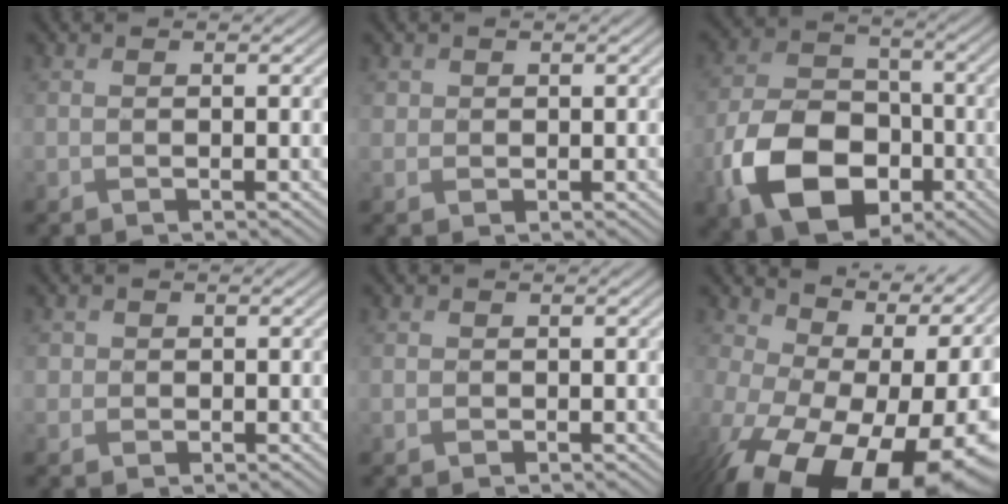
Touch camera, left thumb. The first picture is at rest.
{"total": 1.4, "force": [0.7, 1.1, 0.2], "torque": [-0.006, -0.003, 0.015]}
{"total": 12.7, "force": [-5.1, 8.7, 7.8], "torque": [-0.183, -0.019, -0.104]}
{"total": 1.4, "force": [0.3, 1.3, 0.1], "torque": [-0.001, -0.004, 0.006]}
{"total": 0.5, "force": [0.2, 0.5, 0.0], "torque": [0.001, -0.002, 0.003]}
{"total": 19.9, "force": [-4.1, 13.5, 14.0], "torque": [-0.224, -0.057, -0.027]}